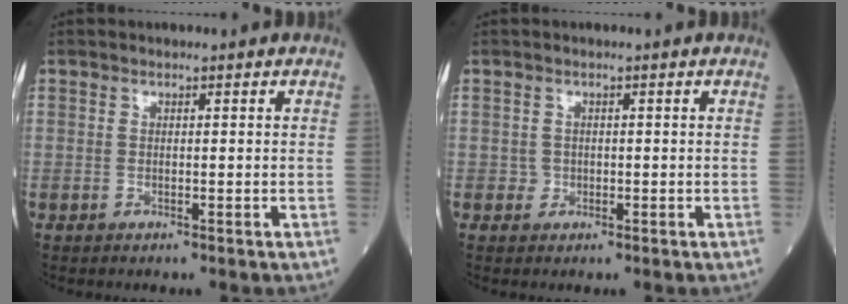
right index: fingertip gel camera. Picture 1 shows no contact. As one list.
[{"total": 1.0, "force": [-0.2, 0.9, 0.0], "torque": [0.004, 0.005, -0.005]}]